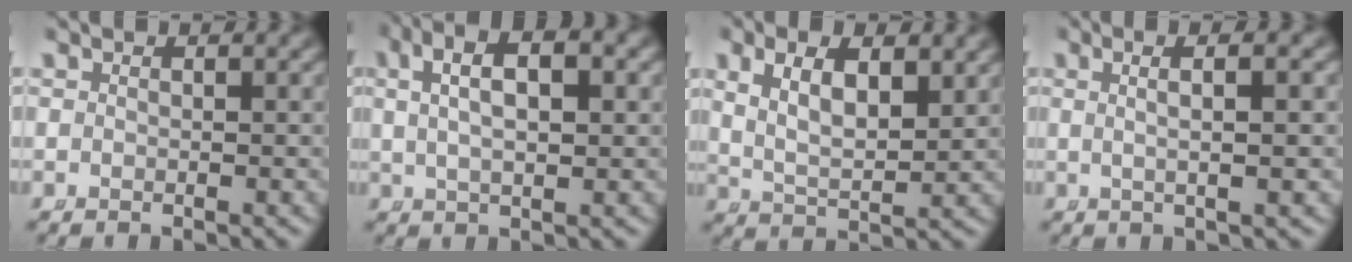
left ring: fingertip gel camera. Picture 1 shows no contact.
{"total": 6.6, "force": [2.8, 3.0, 5.1], "torque": [-0.074, 0.024, 0.038]}
{"total": 5.1, "force": [1.4, 2.8, 4.0], "torque": [-0.071, -0.007, 0.030]}
{"total": 3.5, "force": [1.0, 0.2, 3.3], "torque": [-0.049, 0.012, 0.019]}